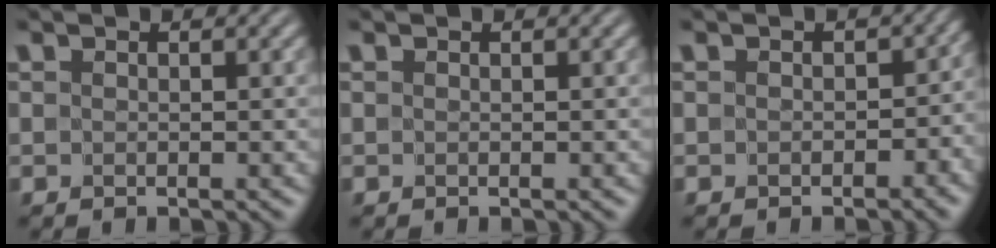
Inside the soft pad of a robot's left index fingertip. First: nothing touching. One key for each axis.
{"total": 0.0}
{"total": 2.6, "fx": -0.9, "fy": 2.0, "fz": 1.4, "tx": 0.008, "ty": -0.002, "tz": -0.013}